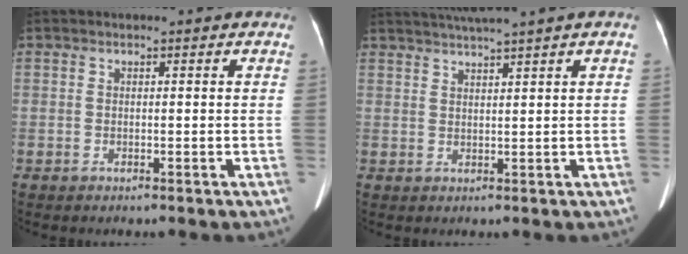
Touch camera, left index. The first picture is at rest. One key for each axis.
{"total": 5.9, "fx": 4.7, "fy": -1.4, "fz": 3.4, "tx": -0.054, "ty": 0.019, "tz": 0.078}